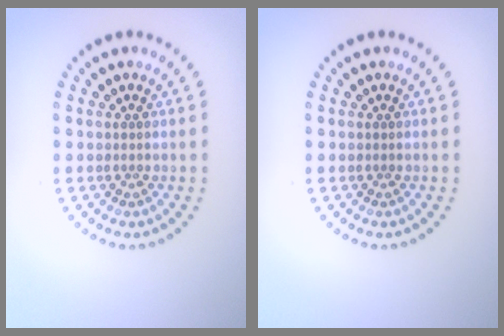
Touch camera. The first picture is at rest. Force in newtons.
{"total": 0.0}